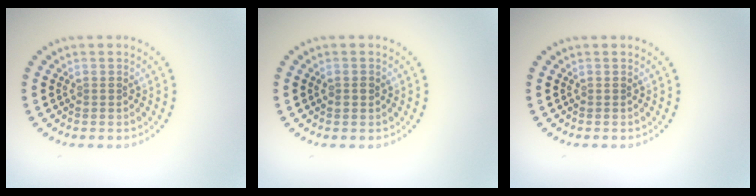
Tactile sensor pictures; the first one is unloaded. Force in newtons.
{"total": 1.0, "press": 1.0, "slide": 0.1}
{"total": 0.0}